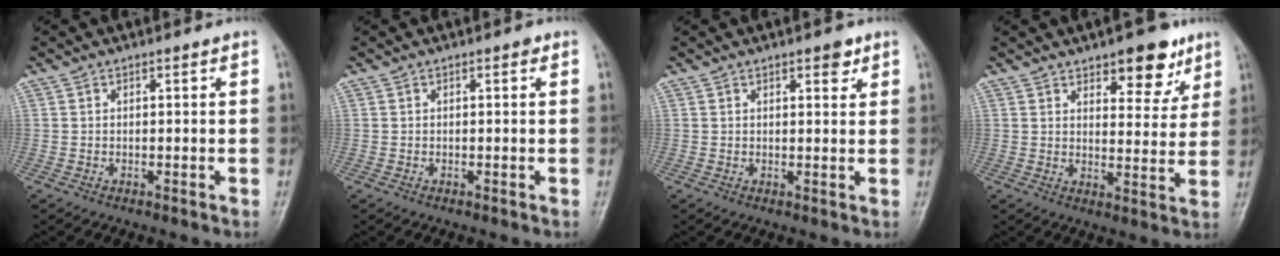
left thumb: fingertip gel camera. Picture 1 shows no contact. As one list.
[{"total": 0.6, "force": [0.2, 0.3, 0.5], "torque": [-0.003, 0.001, -0.001]}, {"total": 2.9, "force": [1.8, 1.2, 1.9], "torque": [-0.014, -0.008, 0.022]}, {"total": 9.6, "force": [6.2, 4.4, 6.0], "torque": [-0.047, -0.034, 0.085]}]